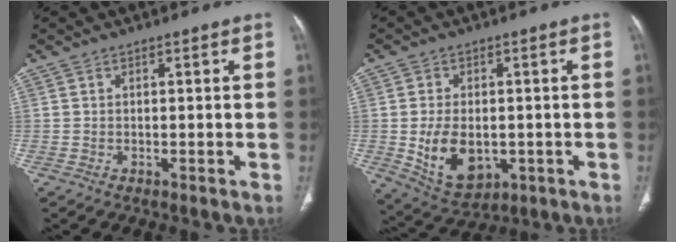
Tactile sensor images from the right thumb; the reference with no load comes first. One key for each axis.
{"total": 10.7, "fx": -1.7, "fy": 7.0, "fz": 7.9, "tx": -0.121, "ty": -0.004, "tz": -0.007}